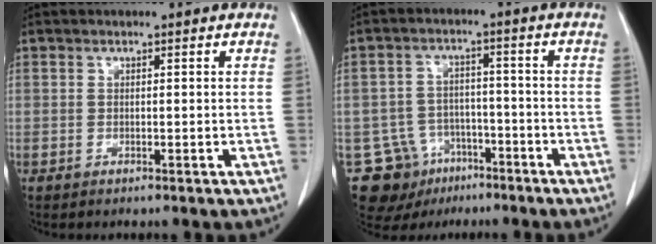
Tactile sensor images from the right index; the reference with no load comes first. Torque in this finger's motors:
{"motor_torque": [-0.68, -0.33, -0.75, -0.15]}